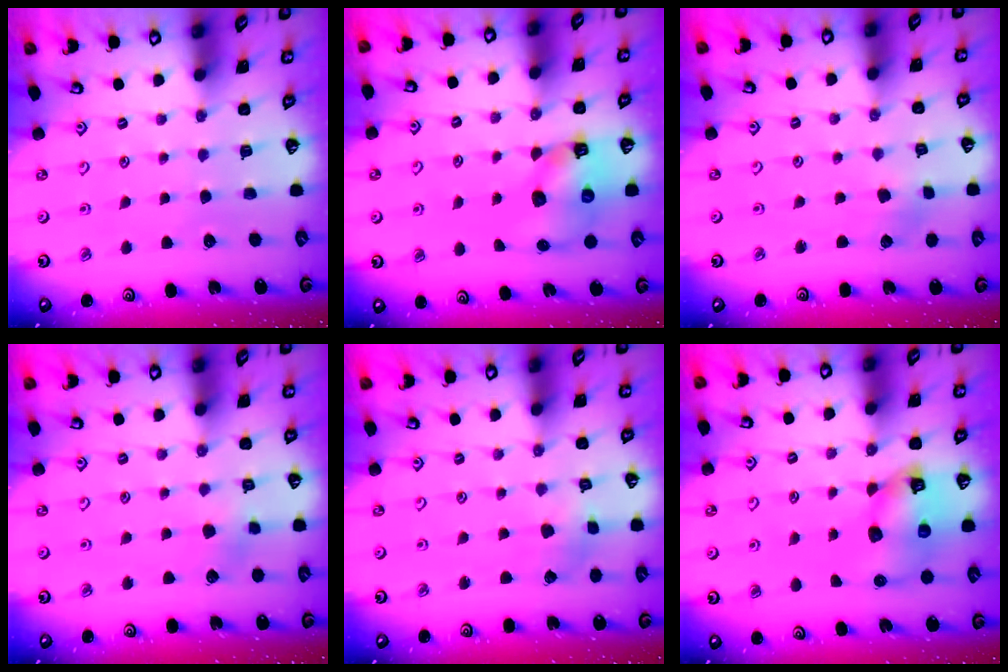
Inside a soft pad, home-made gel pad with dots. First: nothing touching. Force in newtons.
{"total": 8.4, "press": 8.3, "slide": 1.5}
{"total": 2.0, "press": 2.0, "slide": 0.3}
{"total": 4.8, "press": 4.6, "slide": 1.1}
{"total": 1.5, "press": 1.5, "slide": 0.2}
{"total": 10.0, "press": 9.8, "slide": 1.6}